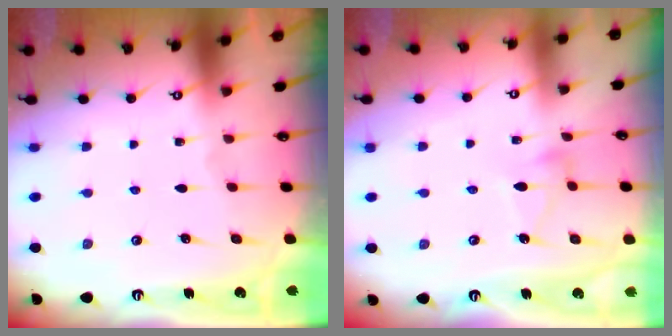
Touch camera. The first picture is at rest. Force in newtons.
{"total": 4.6, "press": 4.6, "slide": 0.5}